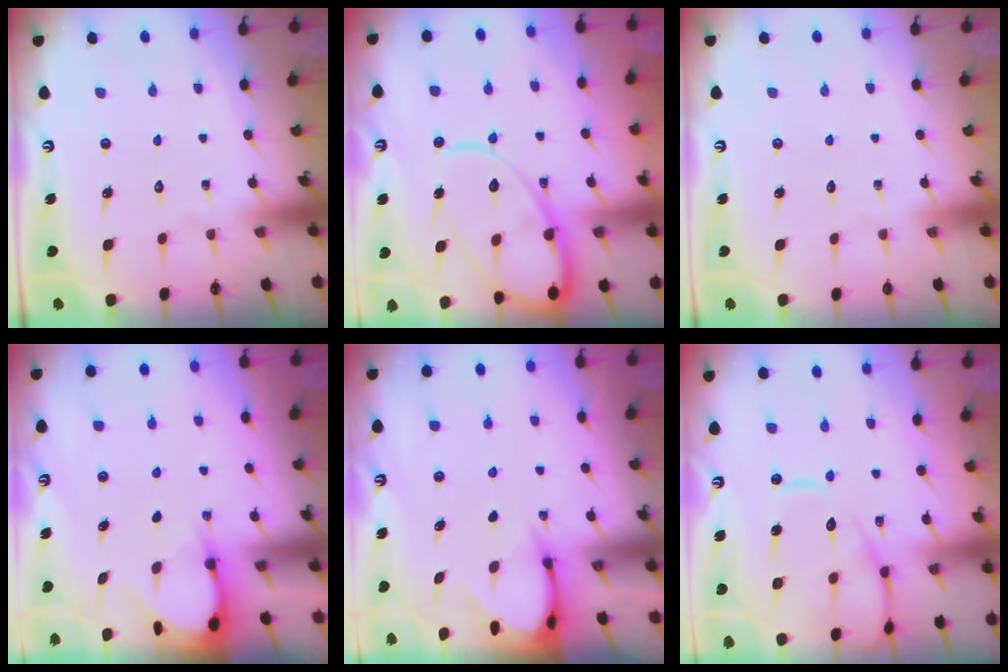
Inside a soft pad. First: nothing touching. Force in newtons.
{"total": 15.8, "press": 15.7, "slide": 1.6}
{"total": 0.0}
{"total": 3.2, "press": 3.2, "slide": 0.5}
{"total": 3.4, "press": 3.4, "slide": 0.4}
{"total": 12.5, "press": 12.5, "slide": 1.2}